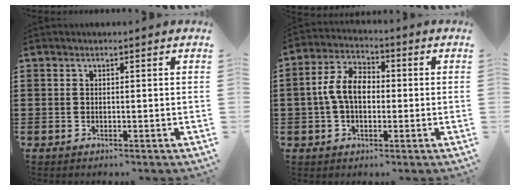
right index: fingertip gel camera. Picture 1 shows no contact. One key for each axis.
{"total": 6.9, "fx": -0.1, "fy": 4.1, "fz": 5.5, "tx": -0.127, "ty": 0.008, "tz": -0.009}